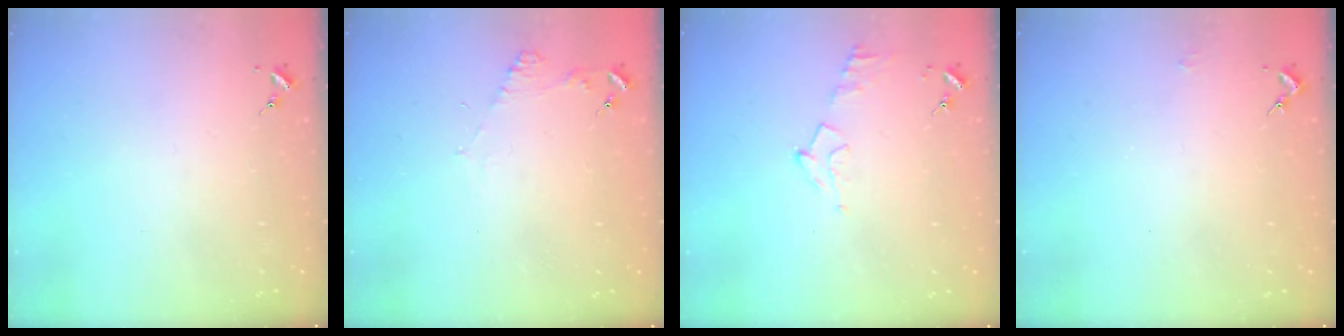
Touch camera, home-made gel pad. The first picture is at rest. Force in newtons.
{"total": 4.9, "press": 4.9, "slide": 0.6}
{"total": 6.8, "press": 6.8, "slide": 0.8}
{"total": 2.1, "press": 2.1, "slide": 0.3}